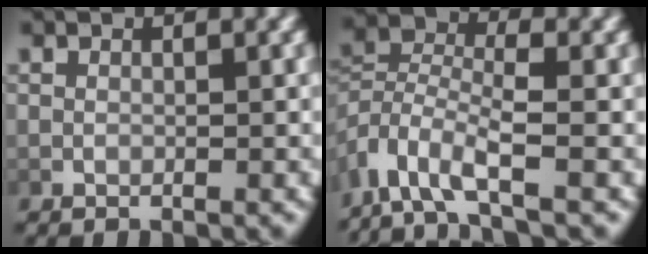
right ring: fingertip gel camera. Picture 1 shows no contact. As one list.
[{"total": 5.9, "force": [-2.3, 3.5, 4.2], "torque": [-0.102, -0.028, -0.031]}]